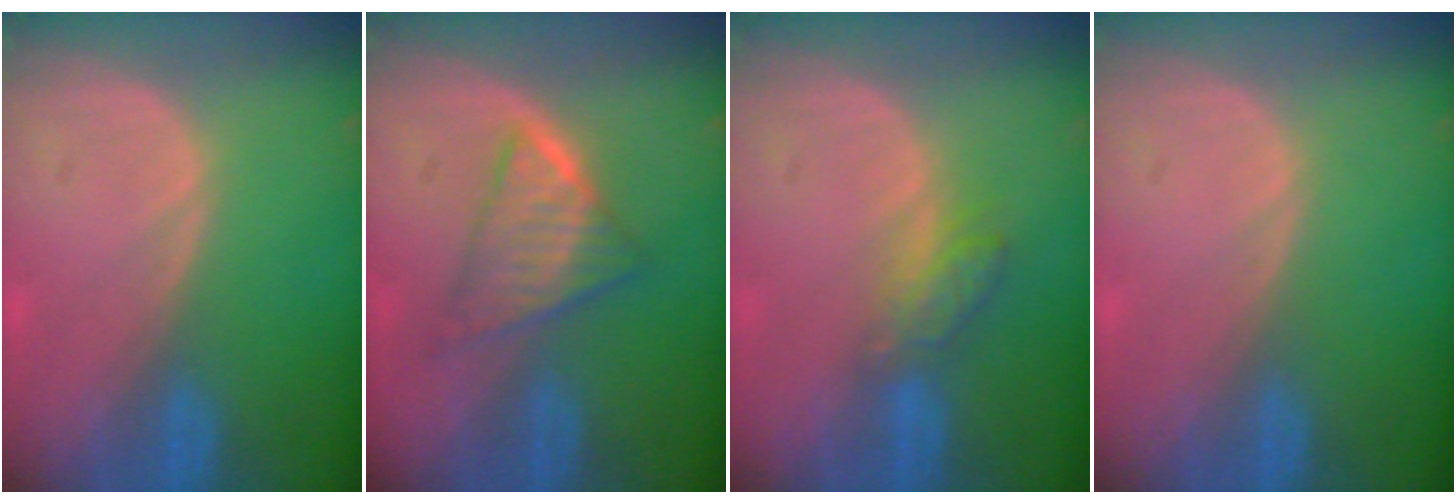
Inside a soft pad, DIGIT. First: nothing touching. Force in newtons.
{"total": 5.9, "press": 5.6, "slide": 1.7}
{"total": 4.3, "press": 4.1, "slide": 1.5}
{"total": 0.0}